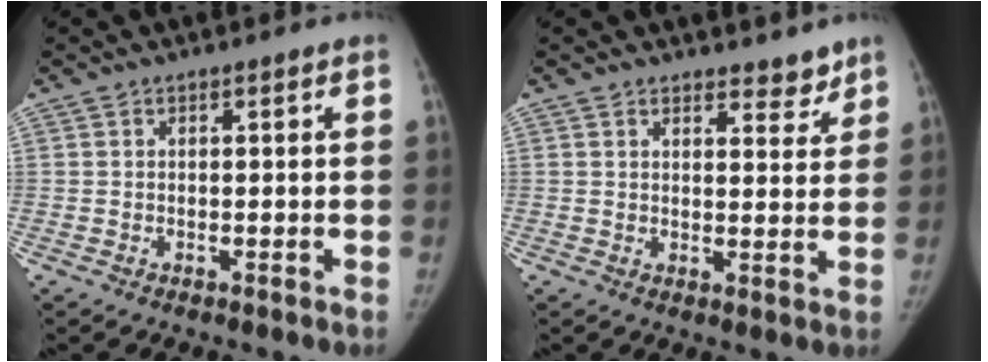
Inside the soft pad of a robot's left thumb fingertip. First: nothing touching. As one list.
[{"total": 3.9, "force": [3.3, 1.8, 1.1], "torque": [0.011, -0.025, 0.045]}]